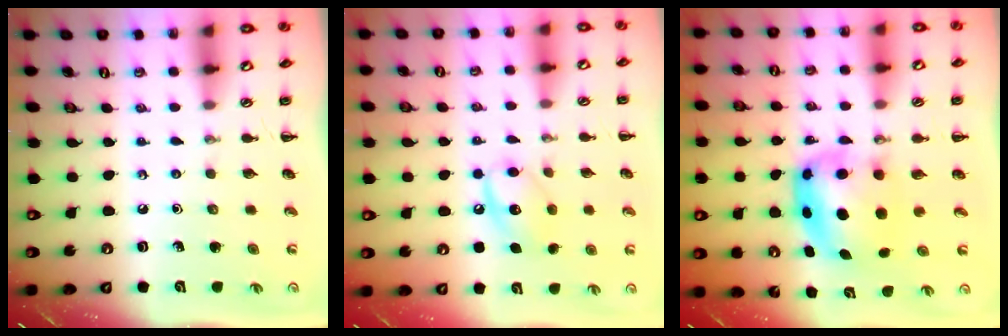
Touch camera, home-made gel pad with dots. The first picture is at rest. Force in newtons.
{"total": 10.4, "press": 10.4, "slide": 1.2}
{"total": 6.1, "press": 6.0, "slide": 1.4}